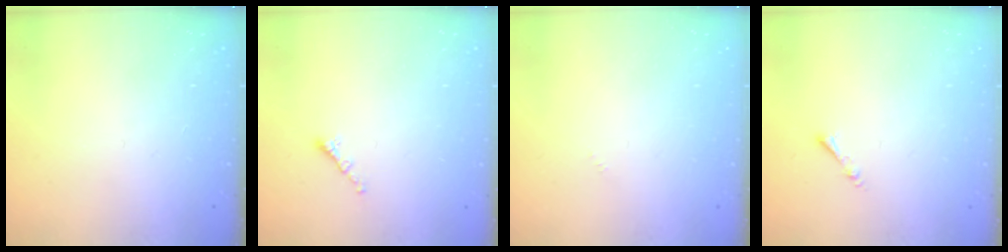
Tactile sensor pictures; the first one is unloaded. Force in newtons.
{"total": 1.3, "press": 1.2, "slide": 0.6}
{"total": 0.0}
{"total": 1.3, "press": 1.2, "slide": 0.3}